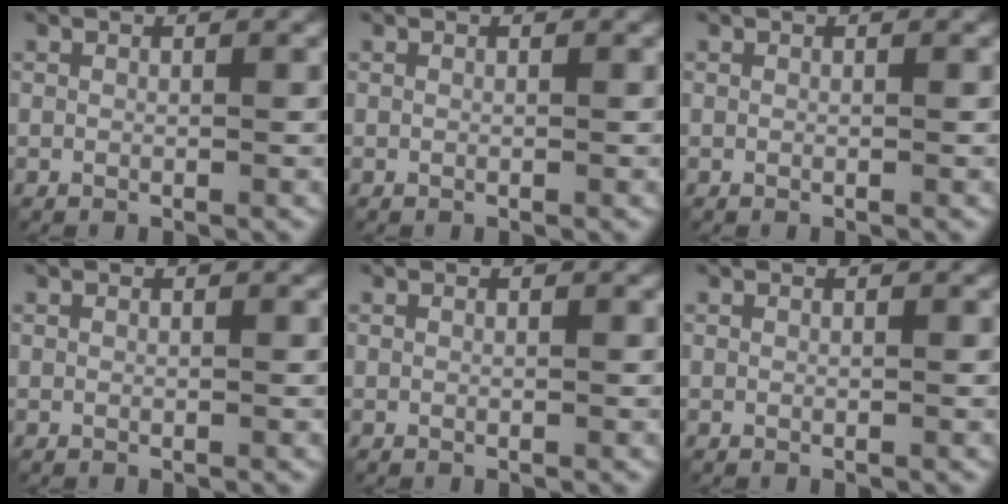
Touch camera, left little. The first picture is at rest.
{"total": 0.0}
{"total": 0.0}
{"total": 0.0}
{"total": 0.0}
{"total": 0.0}